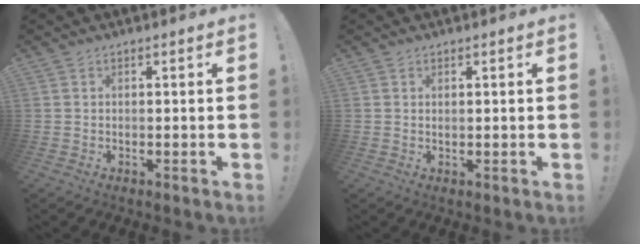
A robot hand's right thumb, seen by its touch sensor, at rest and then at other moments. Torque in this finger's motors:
{"motor_torque": [-0.24, -0.07, -0.02, 0.04, 0.07]}